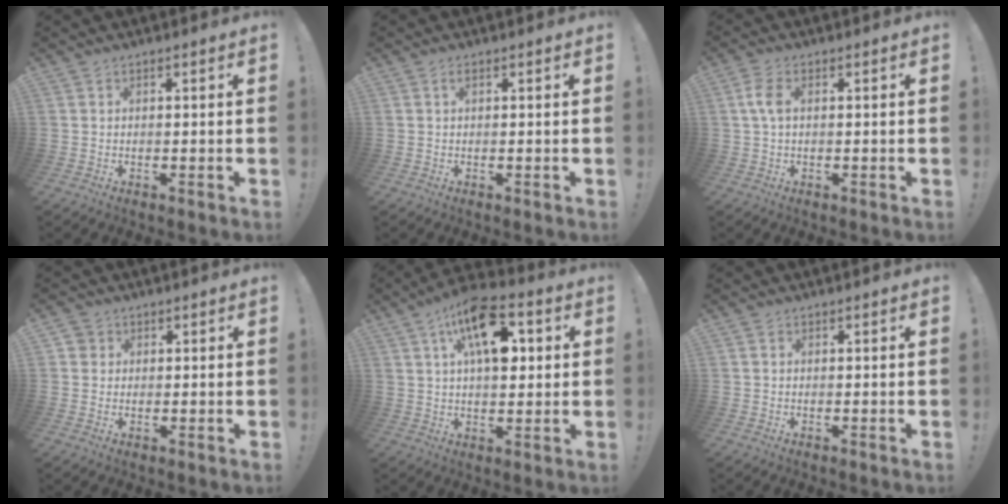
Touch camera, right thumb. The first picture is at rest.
{"total": 0.7, "force": [0.2, 0.1, 0.7], "torque": [-0.008, 0.001, 0.001]}
{"total": 4.9, "force": [0.7, 2.7, 4.0], "torque": [-0.079, 0.008, 0.012]}
{"total": 3.7, "force": [1.0, 3.6, 0.5], "torque": [-0.011, 0.003, 0.019]}
{"total": 16.1, "force": [6.0, 7.8, 12.8], "torque": [-0.204, -0.005, 0.102]}
{"total": 0.6, "force": [0.1, 0.5, 0.1], "torque": [-0.003, 0.002, 0.002]}